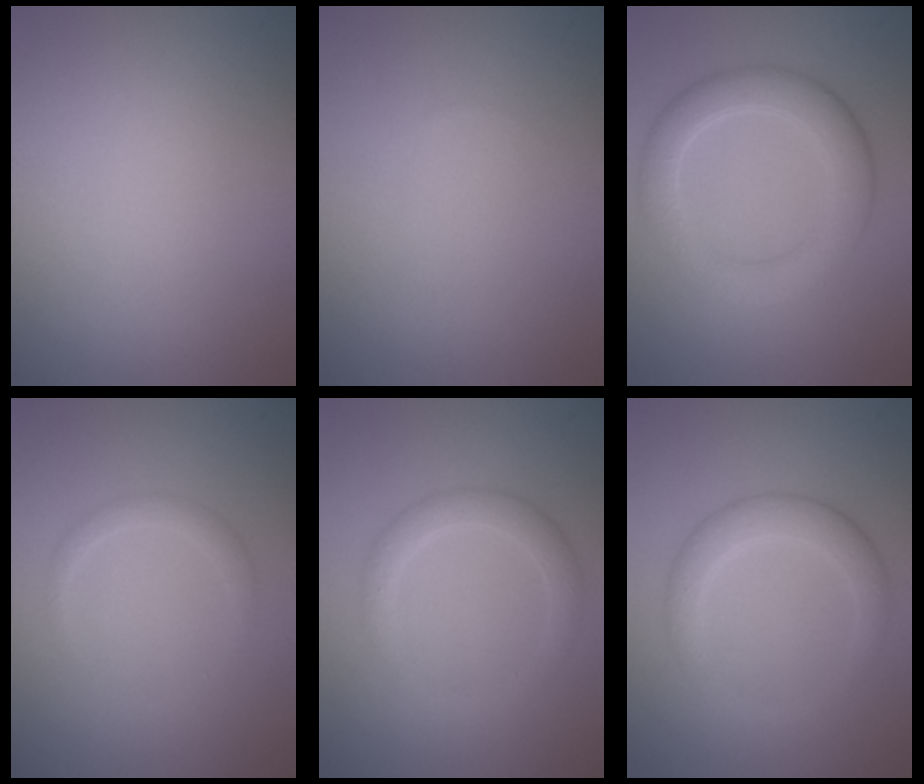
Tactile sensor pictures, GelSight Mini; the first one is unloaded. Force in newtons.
{"total": 0.0}
{"total": 4.5, "press": 4.5, "slide": 0.3}
{"total": 1.2, "press": 1.2, "slide": 0.1}
{"total": 2.3, "press": 2.3, "slide": 0.1}
{"total": 2.2, "press": 2.2, "slide": 0.2}